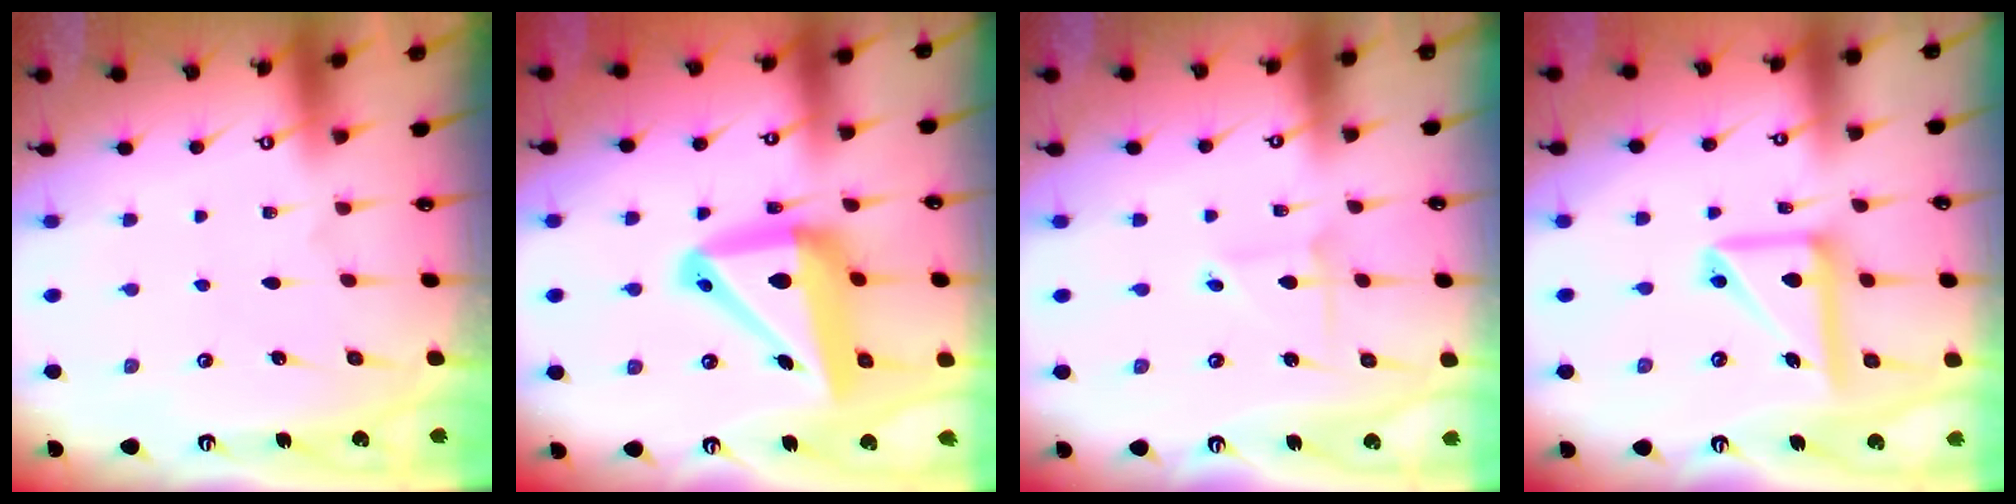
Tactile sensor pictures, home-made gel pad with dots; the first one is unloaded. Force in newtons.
{"total": 16.8, "press": 16.6, "slide": 2.3}
{"total": 2.0, "press": 2.0, "slide": 0.2}
{"total": 13.9, "press": 13.8, "slide": 1.8}